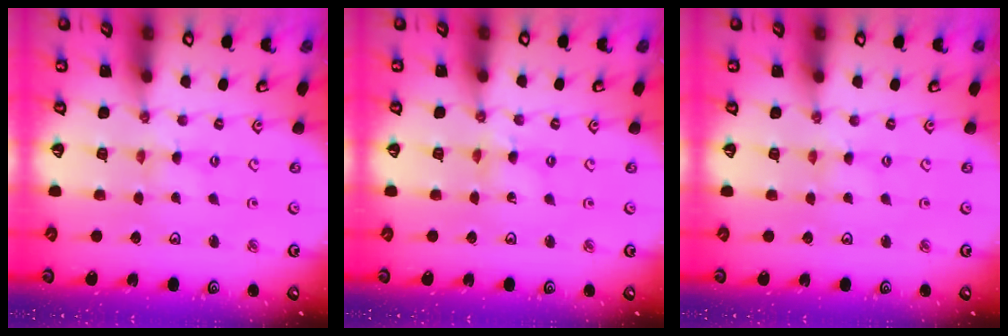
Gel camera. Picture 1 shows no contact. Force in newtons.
{"total": 1.4, "press": 1.4, "slide": 0.1}
{"total": 0.7, "press": 0.6, "slide": 0.1}